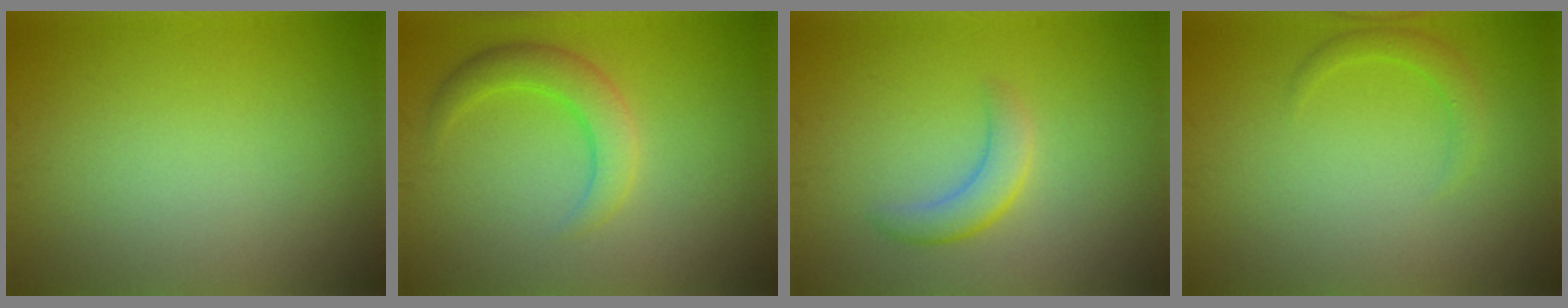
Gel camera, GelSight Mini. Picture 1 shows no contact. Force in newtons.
{"total": 3.4, "press": 3.4, "slide": 0.1}
{"total": 2.6, "press": 2.6, "slide": 0.1}
{"total": 1.5, "press": 1.5, "slide": 0.1}